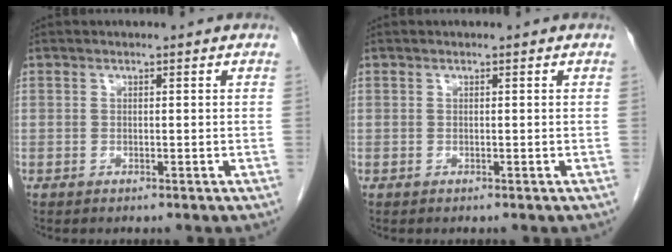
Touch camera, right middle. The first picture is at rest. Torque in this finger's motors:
{"motor_torque": [0.02, 0.10, 0.00, 0.00]}